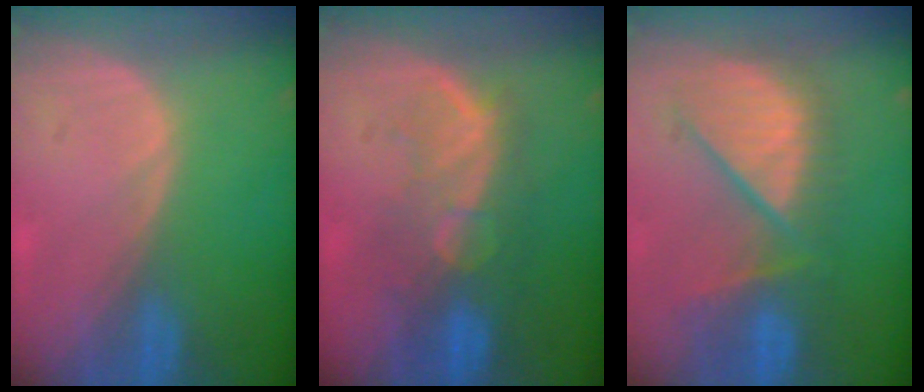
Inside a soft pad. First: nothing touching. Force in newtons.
{"total": 10.0, "press": 8.5, "slide": 5.3}
{"total": 9.7, "press": 9.3, "slide": 3.0}